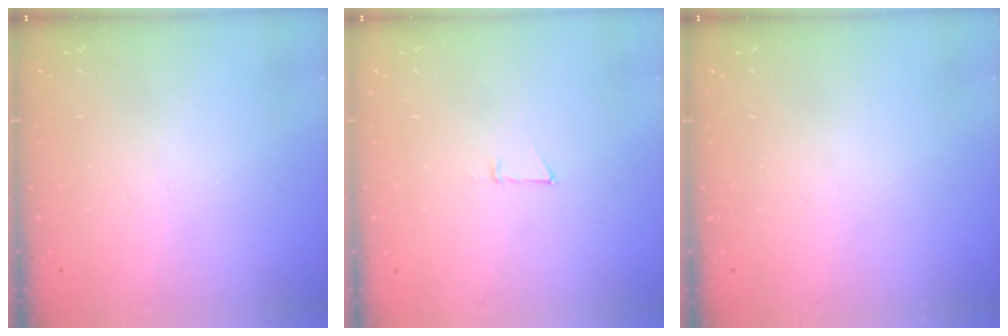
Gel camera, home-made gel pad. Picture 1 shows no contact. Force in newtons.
{"total": 3.3, "press": 3.3, "slide": 0.6}
{"total": 0.0}